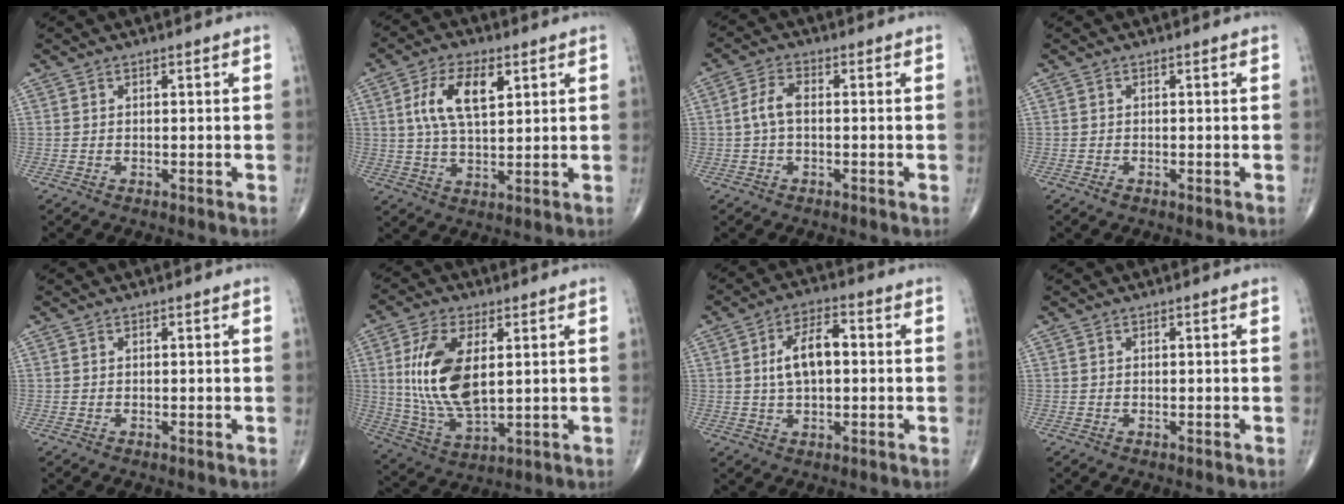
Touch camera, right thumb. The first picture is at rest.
{"total": 10.2, "force": [3.3, 4.8, 8.3], "torque": [-0.154, -0.004, 0.060]}
{"total": 4.2, "force": [-0.1, 2.3, 3.5], "torque": [-0.076, 0.014, -0.006]}
{"total": 0.7, "force": [-0.4, 0.3, 0.5], "torque": [-0.010, -0.002, -0.010]}
{"total": 0.0}
{"total": 15.1, "force": [2.8, 7.5, 12.9], "torque": [-0.254, -0.016, 0.062]}
{"total": 8.6, "force": [0.8, 4.5, 7.3], "torque": [-0.125, 0.016, 0.010]}
{"total": 0.0}